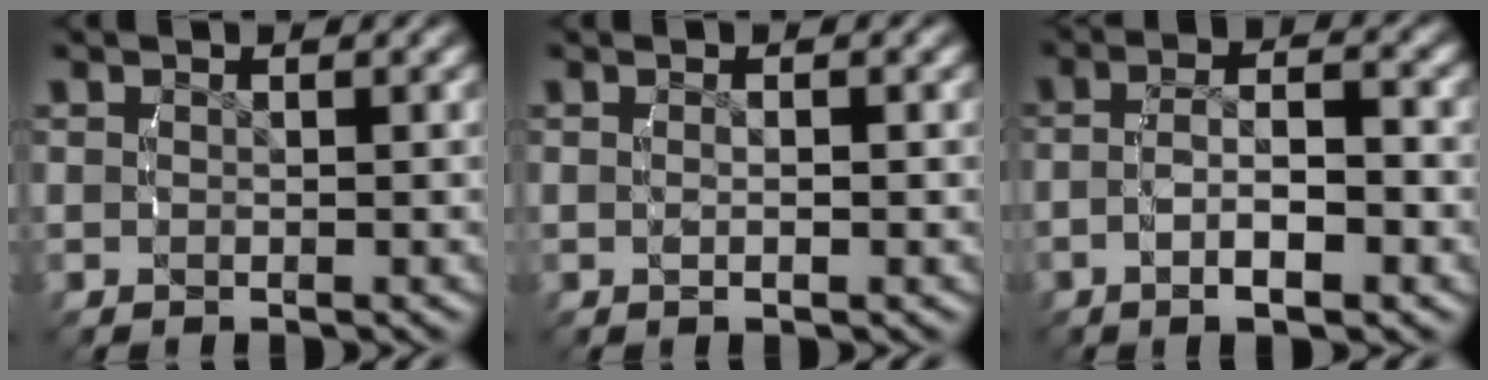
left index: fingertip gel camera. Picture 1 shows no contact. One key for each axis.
{"total": 1.2, "fx": -0.2, "fy": -0.4, "fz": 1.1, "tx": -0.024, "ty": 0.001, "tz": 0.000}
{"total": 4.5, "fx": -1.5, "fy": 1.2, "fz": 4.0, "tx": -0.076, "ty": 0.006, "tz": -0.025}